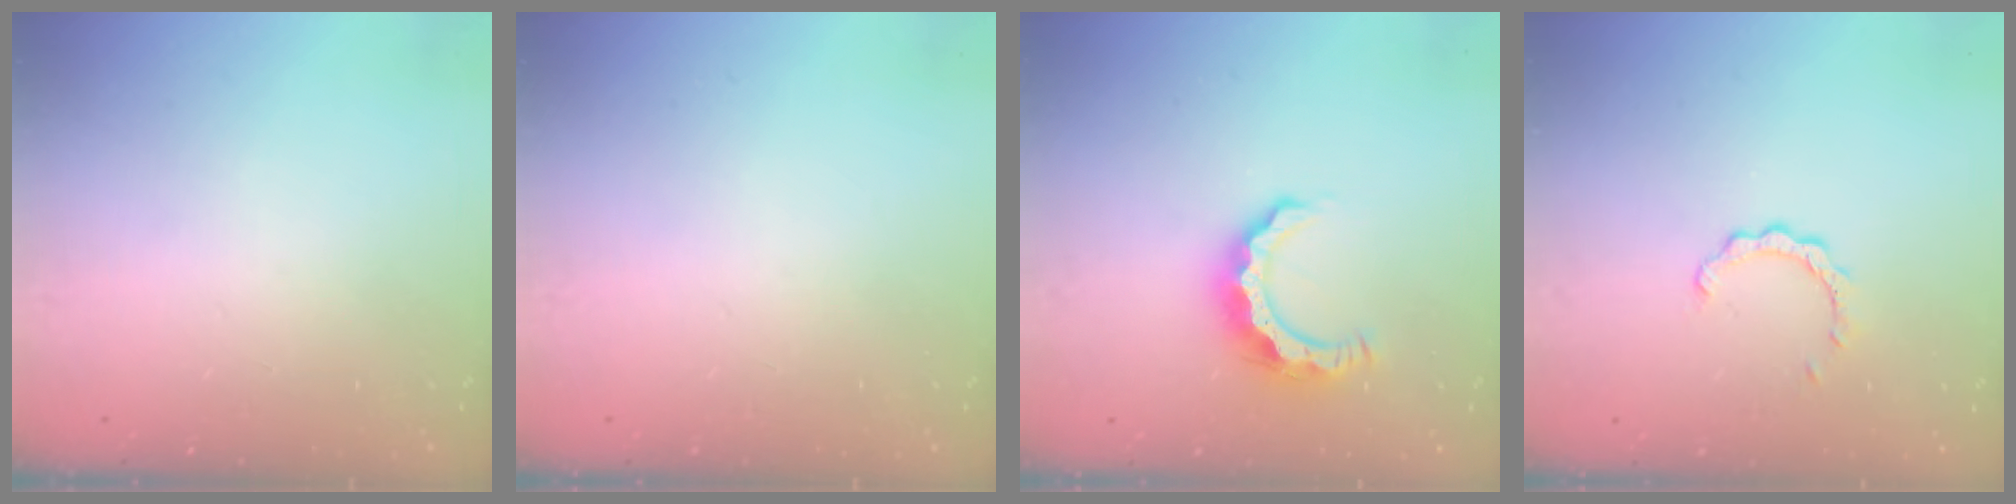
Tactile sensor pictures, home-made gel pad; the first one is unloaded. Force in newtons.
{"total": 0.0}
{"total": 8.6, "press": 8.6, "slide": 0.4}
{"total": 2.7, "press": 2.7, "slide": 0.3}